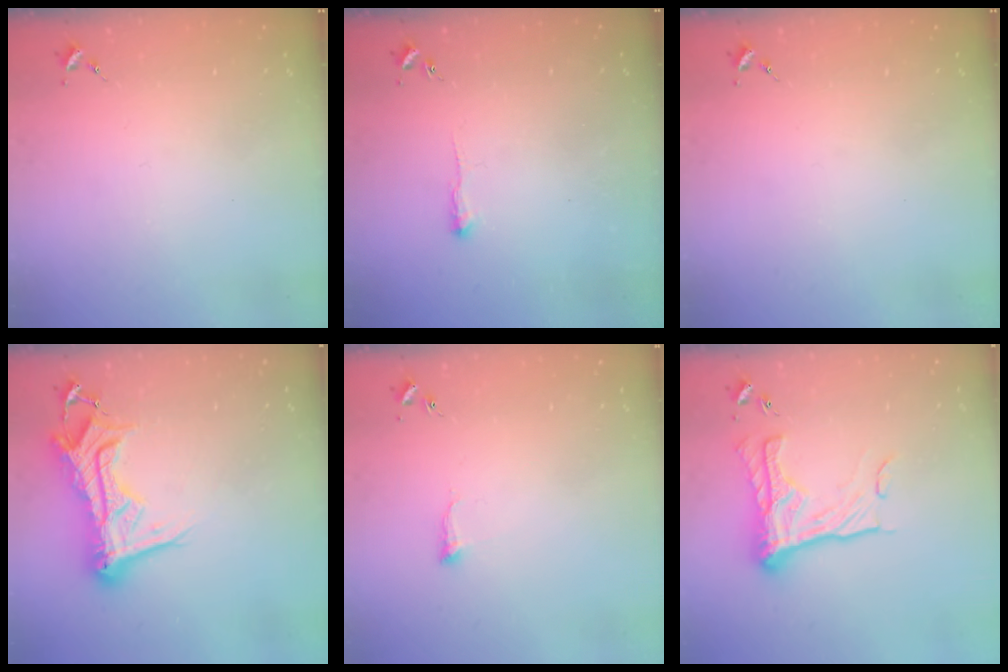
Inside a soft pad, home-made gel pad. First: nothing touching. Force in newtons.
{"total": 2.5, "press": 2.5, "slide": 0.4}
{"total": 0.0}
{"total": 17.5, "press": 17.4, "slide": 1.8}
{"total": 5.6, "press": 5.6, "slide": 0.5}
{"total": 17.1, "press": 17.0, "slide": 1.3}